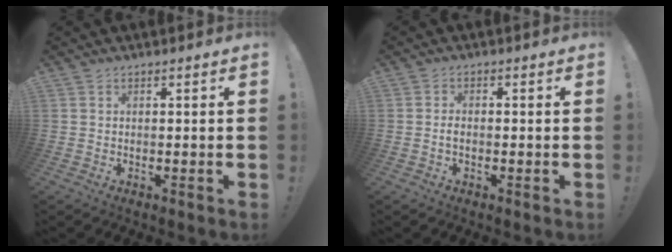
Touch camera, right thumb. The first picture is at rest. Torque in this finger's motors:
{"motor_torque": [-0.01, 0.04, 0.12, -0.02, -0.05]}